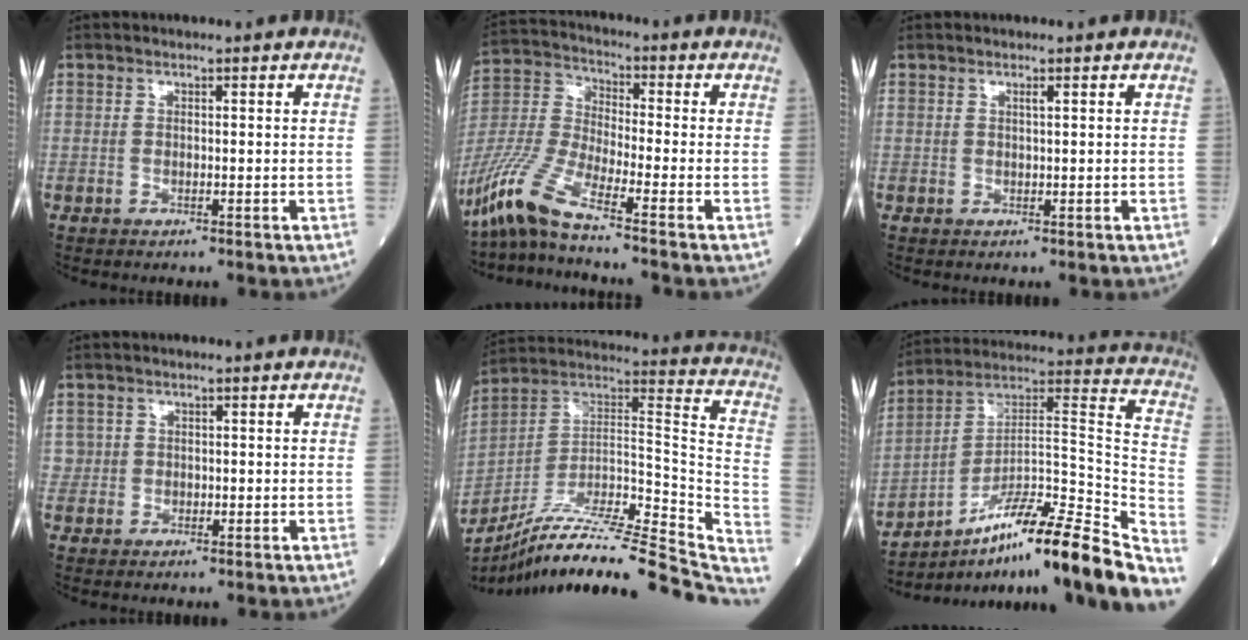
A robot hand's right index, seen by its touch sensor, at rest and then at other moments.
{"total": 9.8, "force": [-7.8, -0.1, 6.0], "torque": [-0.141, -0.017, -0.167]}
{"total": 0.5, "force": [0.4, -0.1, 0.3], "torque": [-0.001, 0.000, 0.006]}
{"total": 1.9, "force": [0.4, 1.9, -0.1], "torque": [0.015, 0.003, 0.004]}
{"total": 33.3, "force": [-28.8, 2.9, 16.5], "torque": [-0.177, -0.017, -0.423]}
{"total": 27.1, "force": [-20.0, 1.1, 18.2], "torque": [-0.202, 0.018, -0.321]}